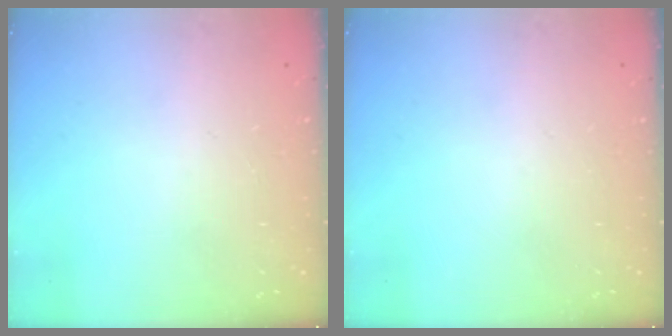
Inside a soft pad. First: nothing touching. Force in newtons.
{"total": 0.0}